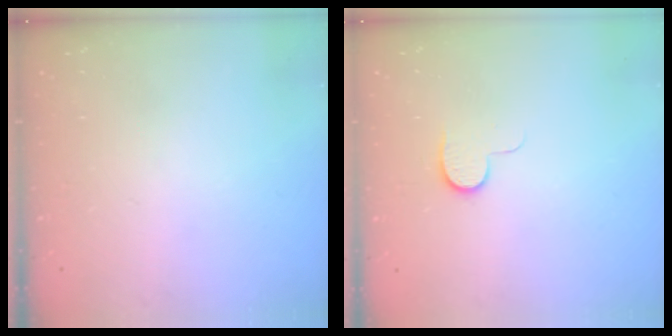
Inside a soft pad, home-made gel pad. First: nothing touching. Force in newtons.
{"total": 5.3, "press": 5.3, "slide": 0.5}